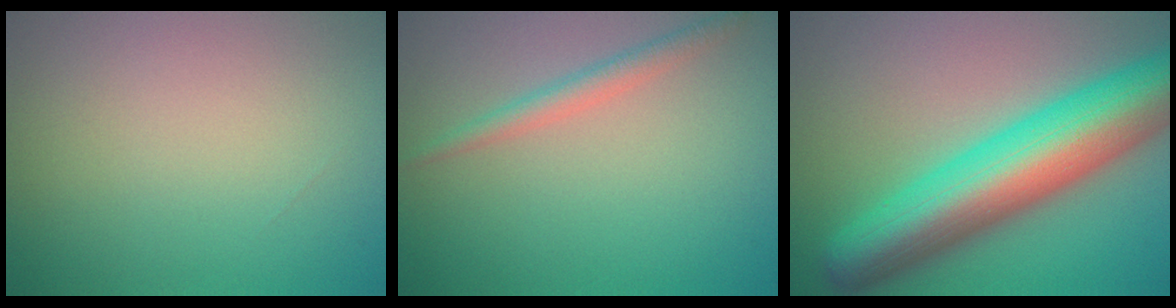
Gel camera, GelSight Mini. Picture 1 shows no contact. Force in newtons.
{"total": 1.8, "press": 1.8, "slide": 0.1}
{"total": 11.6, "press": 11.6, "slide": 0.4}